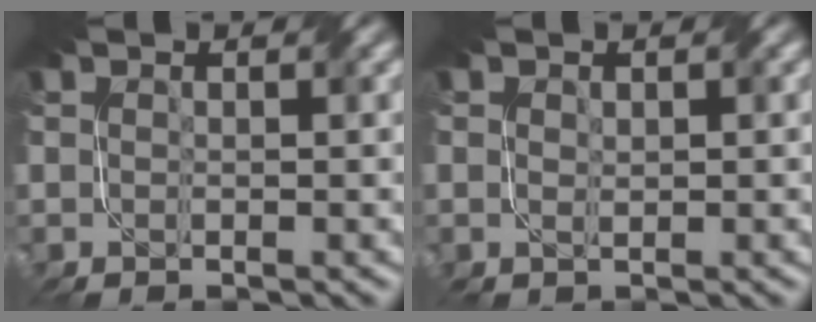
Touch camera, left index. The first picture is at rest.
{"total": 1.1, "force": [-1.0, 0.0, -0.6], "torque": [0.008, -0.003, 0.006]}